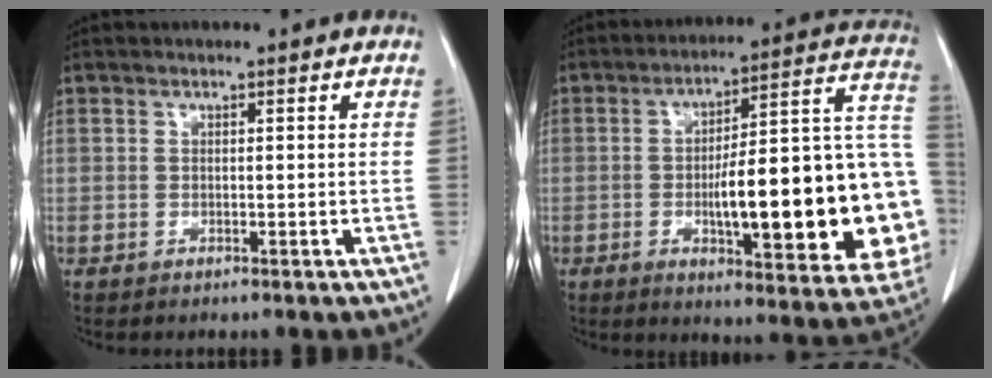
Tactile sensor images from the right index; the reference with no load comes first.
{"total": 27.0, "force": [-4.6, 5.3, 26.1], "torque": [-0.271, 0.023, -0.057]}